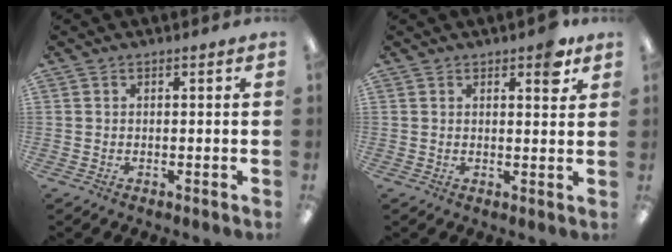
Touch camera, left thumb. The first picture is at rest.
{"total": 5.0, "force": [3.2, 1.8, 3.3], "torque": [-0.034, -0.016, 0.048]}